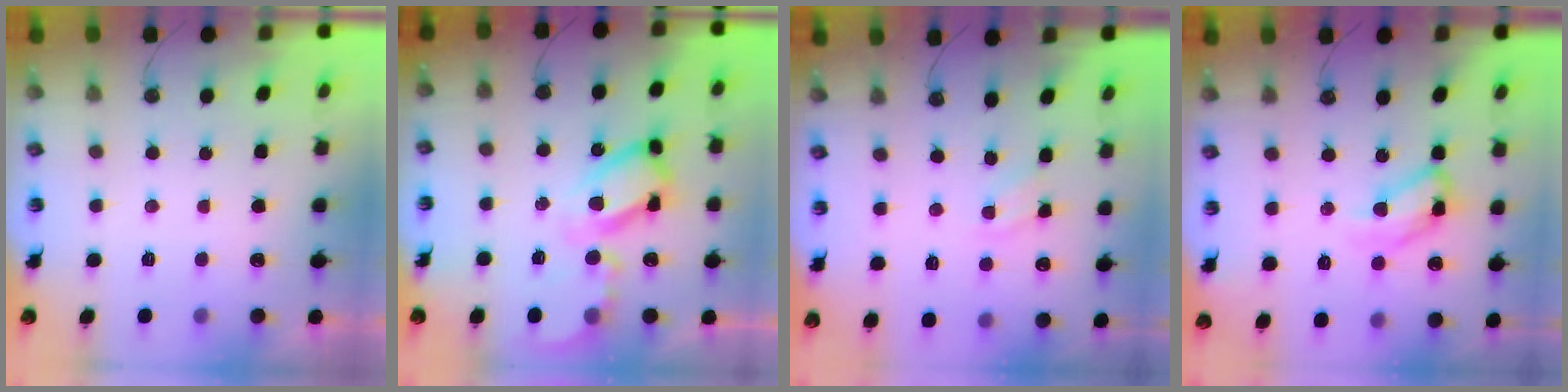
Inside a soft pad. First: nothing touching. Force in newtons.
{"total": 13.9, "press": 13.8, "slide": 1.3}
{"total": 5.2, "press": 5.1, "slide": 0.6}
{"total": 12.7, "press": 12.7, "slide": 1.0}